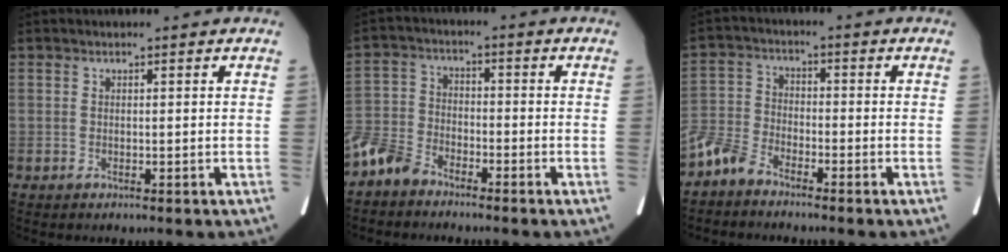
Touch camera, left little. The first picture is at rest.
{"total": 6.3, "force": [-5.3, 2.8, 2.0], "torque": [-0.050, -0.011, -0.116]}
{"total": 5.1, "force": [-4.3, 2.0, 2.0], "torque": [-0.053, -0.010, -0.096]}